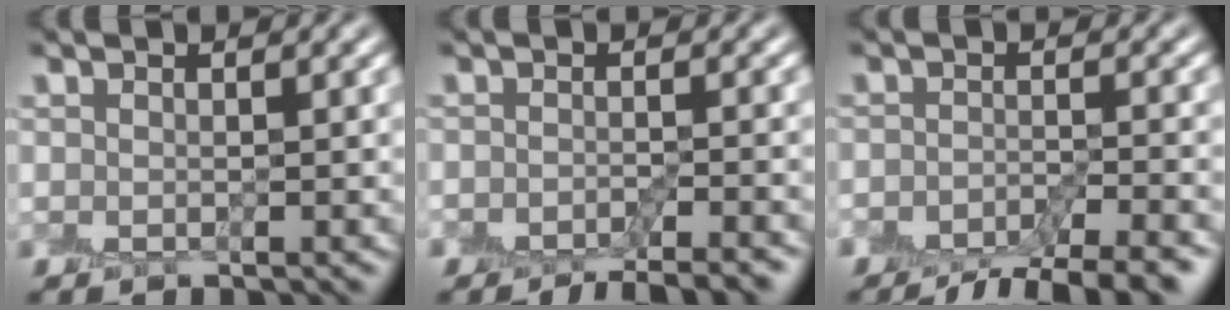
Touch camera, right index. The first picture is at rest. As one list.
[{"total": 5.2, "force": [-4.4, 1.2, 2.4], "torque": [-0.030, -0.005, -0.054]}, {"total": 7.2, "force": [-5.8, 1.8, 3.8], "torque": [-0.050, -0.010, -0.089]}]